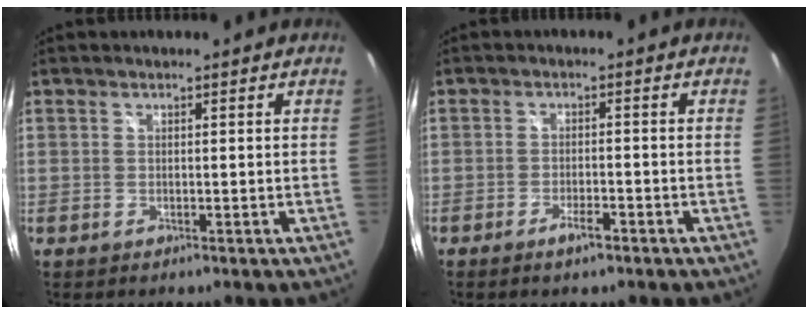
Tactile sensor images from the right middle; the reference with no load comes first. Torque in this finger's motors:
{"motor_torque": [1.05, -1.09, 0.12, 0.02]}